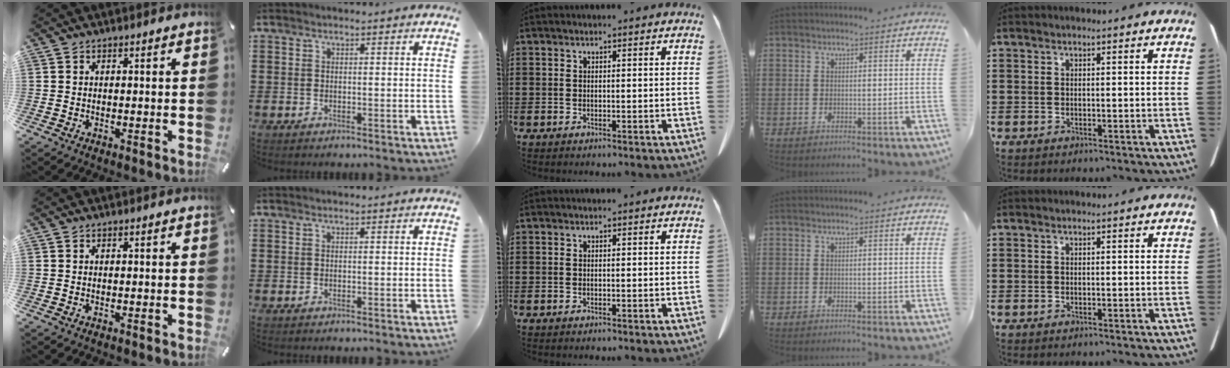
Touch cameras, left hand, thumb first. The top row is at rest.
{}